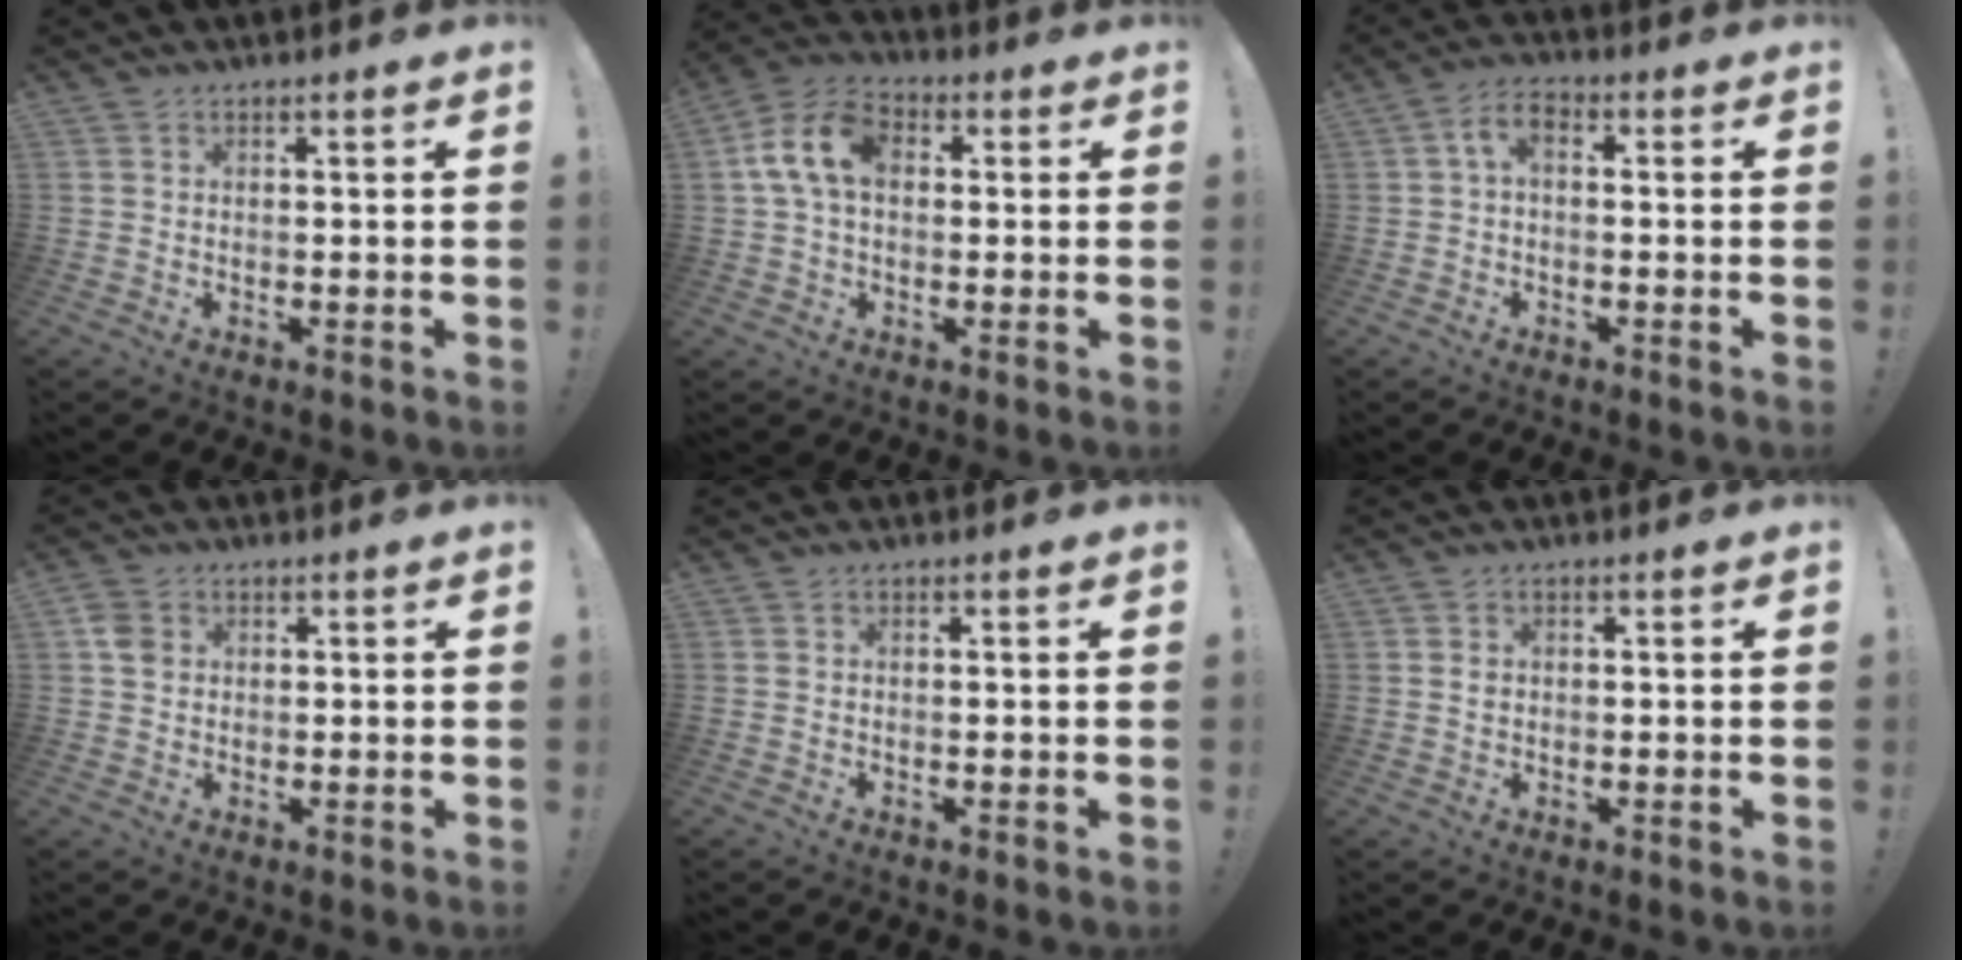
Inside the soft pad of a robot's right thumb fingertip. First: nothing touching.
{"total": 11.7, "force": [1.9, 7.7, 8.6], "torque": [-0.171, 0.017, 0.038]}
{"total": 4.6, "force": [0.1, 2.2, 4.0], "torque": [-0.082, 0.005, 0.003]}
{"total": 4.3, "force": [0.9, 3.6, 2.2], "torque": [-0.025, 0.006, 0.017]}
{"total": 0.0}
{"total": 0.9, "force": [0.1, 0.9, 0.3], "torque": [0.001, 0.001, 0.000]}